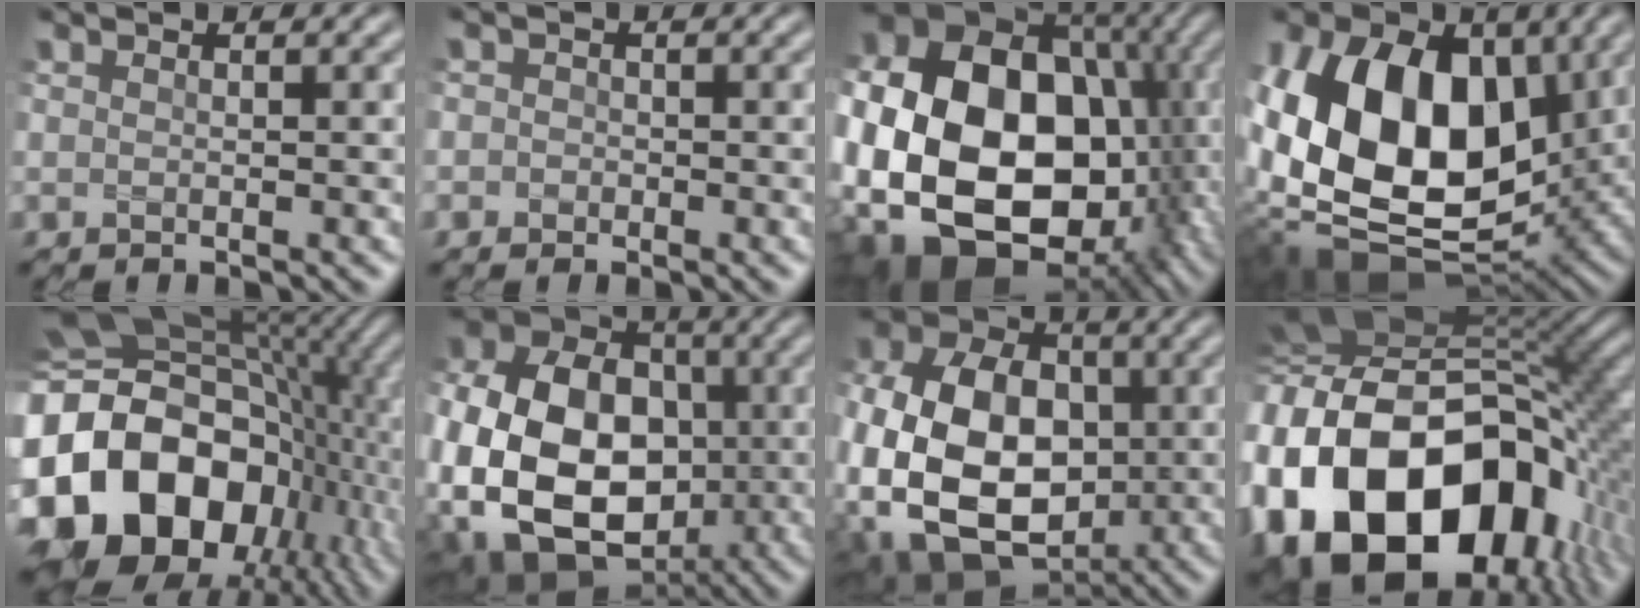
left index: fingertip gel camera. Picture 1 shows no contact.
{"total": 1.2, "force": [-0.2, 1.2, 0.3], "torque": [0.012, 0.000, -0.012]}
{"total": 23.4, "force": [-3.5, 18.0, 14.6], "torque": [-0.310, -0.028, -0.066]}
{"total": 17.3, "force": [0.9, 11.4, 13.0], "torque": [-0.247, -0.007, 0.003]}
{"total": 19.8, "force": [-3.9, 14.8, 12.6], "torque": [-0.268, -0.008, -0.071]}
{"total": 20.0, "force": [-4.3, 16.0, 11.2], "torque": [-0.236, -0.035, -0.097]}
{"total": 17.4, "force": [-3.1, 13.1, 11.0], "torque": [-0.214, -0.025, -0.065]}
{"total": 23.0, "force": [-5.4, 16.3, 15.2], "torque": [-0.325, -0.047, -0.073]}